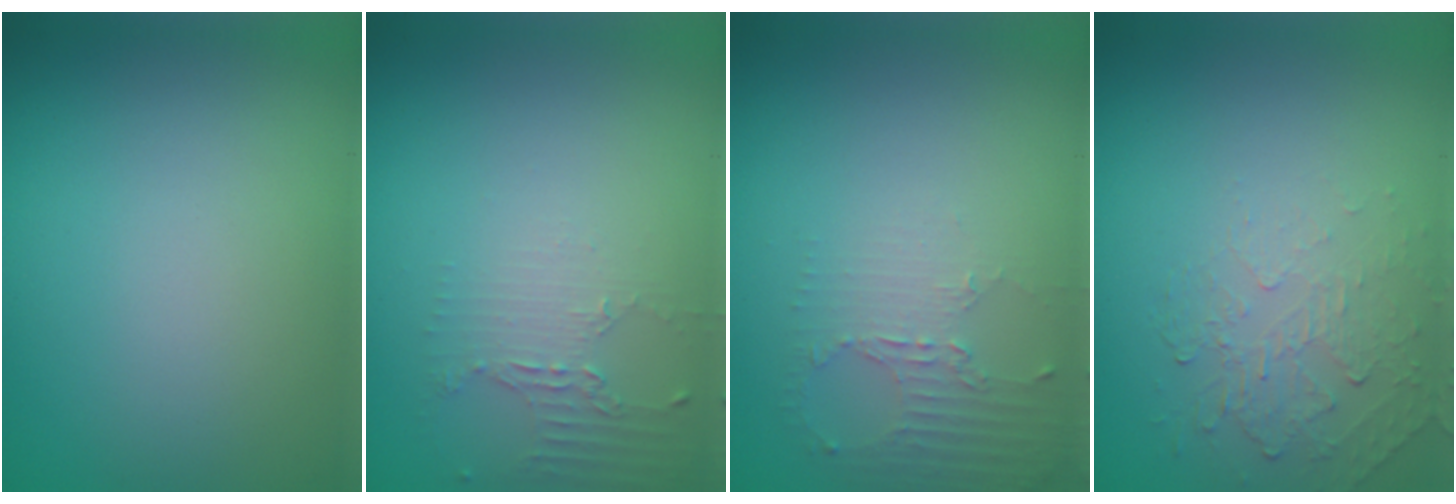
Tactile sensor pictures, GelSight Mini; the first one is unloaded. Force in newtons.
{"total": 1.9, "press": 1.4, "slide": 1.3}
{"total": 2.2, "press": 1.7, "slide": 1.5}
{"total": 2.1, "press": 0.9, "slide": 1.9}